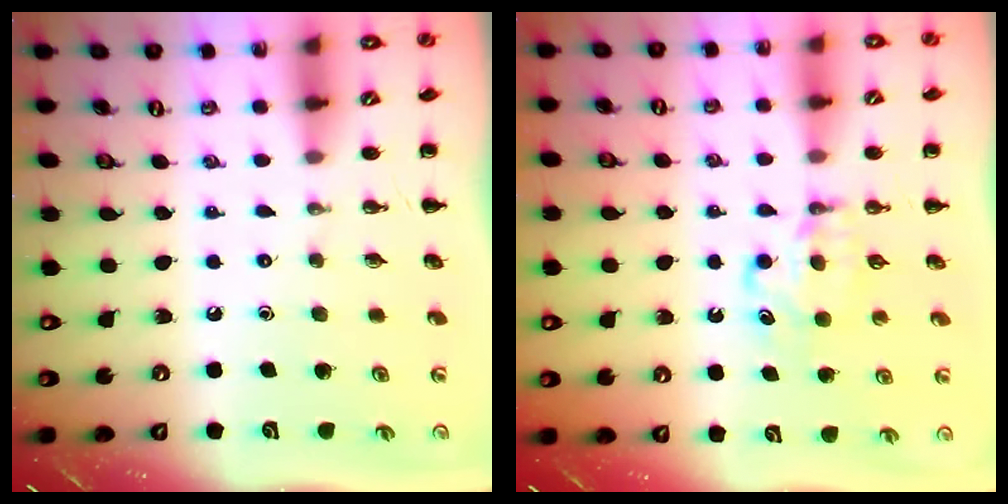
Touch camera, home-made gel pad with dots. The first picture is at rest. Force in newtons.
{"total": 5.7, "press": 5.5, "slide": 1.5}